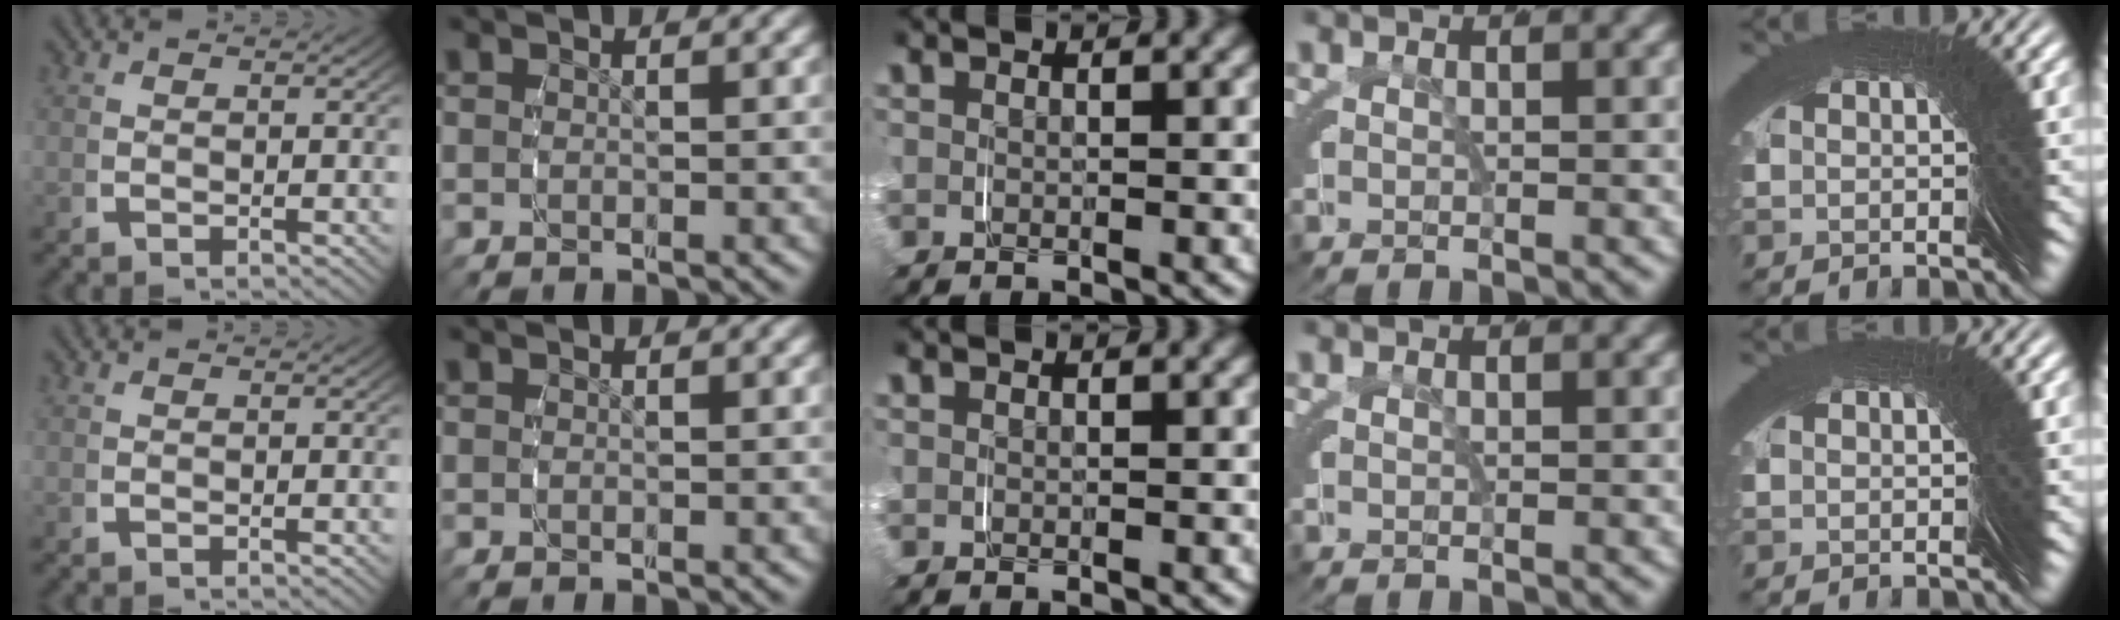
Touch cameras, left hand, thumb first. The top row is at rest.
{}